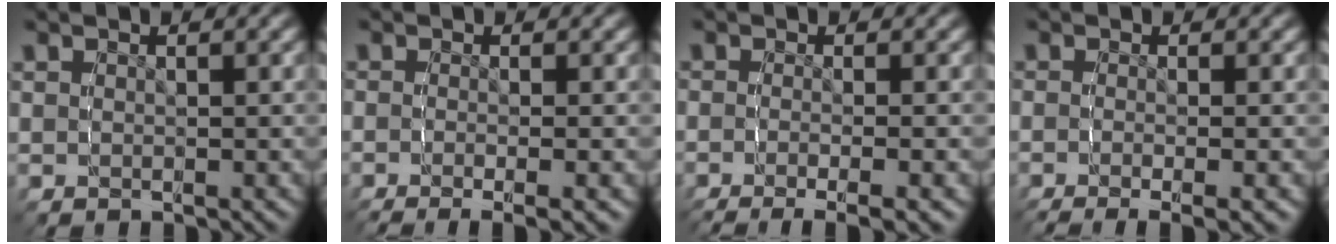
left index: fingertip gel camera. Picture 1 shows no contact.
{"total": 2.4, "force": [-2.0, -0.3, 1.4], "torque": [-0.021, 0.001, -0.038]}
{"total": 3.7, "force": [-3.1, -0.1, 2.0], "torque": [-0.029, -0.003, -0.053]}
{"total": 2.8, "force": [-2.3, -0.1, 1.6], "torque": [-0.026, -0.001, -0.042]}